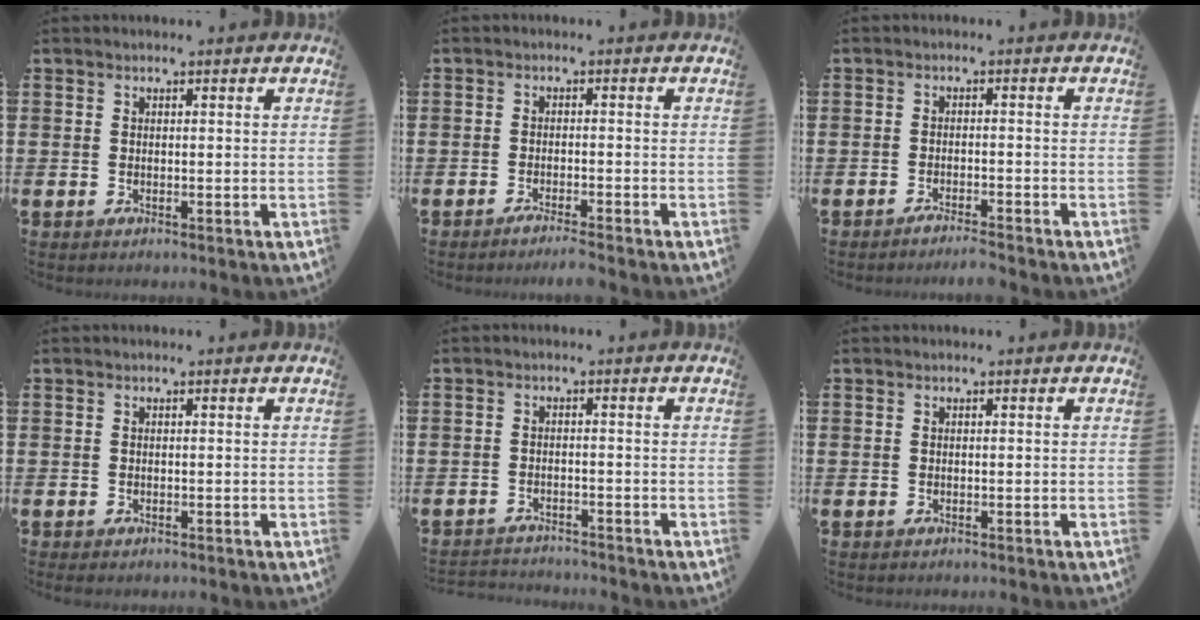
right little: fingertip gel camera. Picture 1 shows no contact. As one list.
[{"total": 1.8, "force": [-1.6, -0.1, 0.8], "torque": [-0.012, 0.001, -0.030]}, {"total": 1.8, "force": [-1.7, -0.1, 0.5], "torque": [-0.009, 0.001, -0.033]}, {"total": 0.0}, {"total": 2.0, "force": [-2.0, 0.0, -0.3], "torque": [-0.002, 0.001, -0.045]}, {"total": 0.0}]